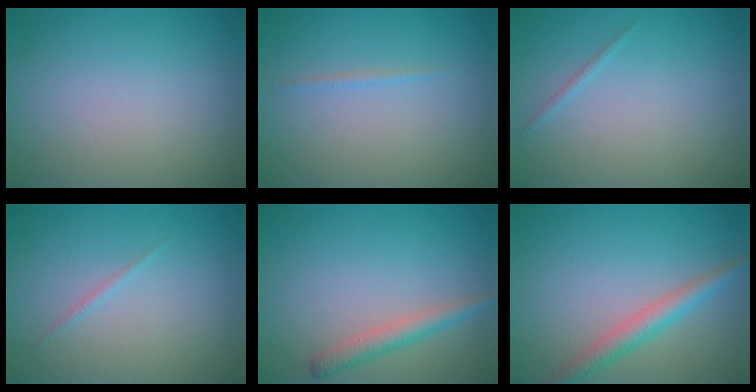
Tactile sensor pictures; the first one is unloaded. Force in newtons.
{"total": 0.5, "press": 0.5, "slide": 0.1}
{"total": 0.6, "press": 0.6, "slide": 0.0}
{"total": 0.5, "press": 0.5, "slide": 0.1}
{"total": 2.2, "press": 2.2, "slide": 0.1}
{"total": 2.9, "press": 2.9, "slide": 0.2}